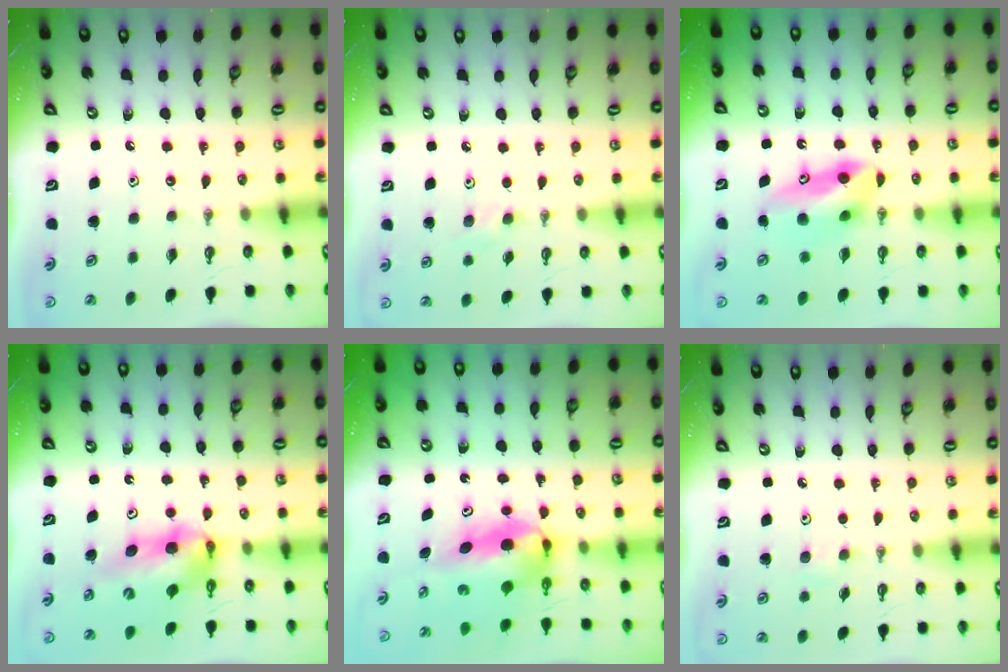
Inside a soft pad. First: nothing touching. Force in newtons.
{"total": 7.2, "press": 6.2, "slide": 3.7}
{"total": 8.1, "press": 7.9, "slide": 1.3}
{"total": 9.5, "press": 9.5, "slide": 1.0}
{"total": 6.4, "press": 6.1, "slide": 2.1}
{"total": 5.4, "press": 4.9, "slide": 2.2}